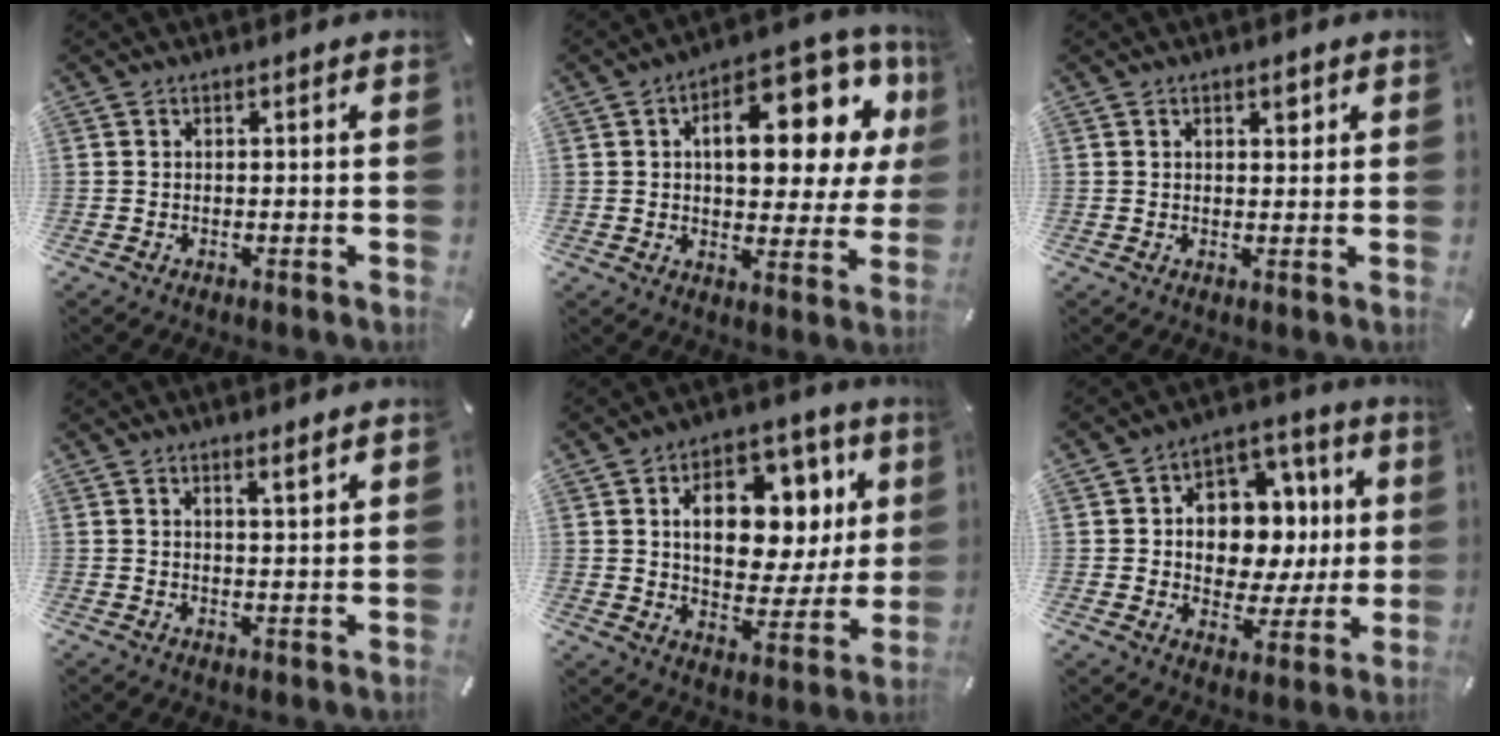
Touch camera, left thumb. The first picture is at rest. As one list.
[{"total": 18.2, "force": [6.4, 9.4, 14.2], "torque": [-0.186, -0.044, 0.099]}, {"total": 2.3, "force": [1.2, 1.4, 1.5], "torque": [-0.008, -0.006, 0.015]}, {"total": 2.5, "force": [2.0, 0.0, 1.5], "torque": [-0.032, -0.007, 0.035]}, {"total": 16.5, "force": [5.8, 11.3, 10.6], "torque": [-0.146, -0.022, 0.100]}, {"total": 12.0, "force": [1.9, 10.4, 5.8], "torque": [-0.070, -0.022, 0.042]}]